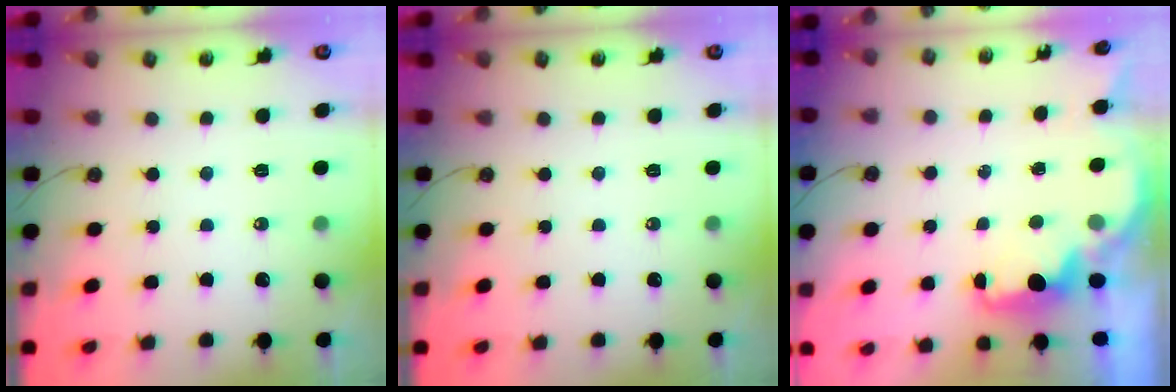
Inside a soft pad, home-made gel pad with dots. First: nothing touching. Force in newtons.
{"total": 0.0}
{"total": 2.1, "press": 2.0, "slide": 0.5}